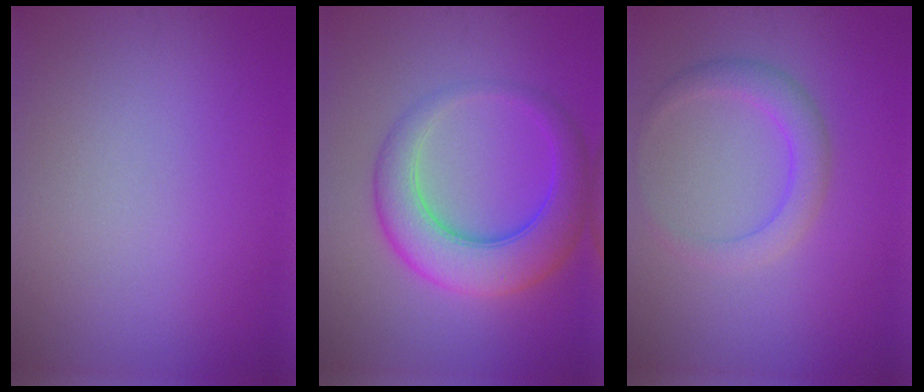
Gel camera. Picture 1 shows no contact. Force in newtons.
{"total": 6.8, "press": 6.8, "slide": 0.2}
{"total": 2.8, "press": 2.8, "slide": 0.0}